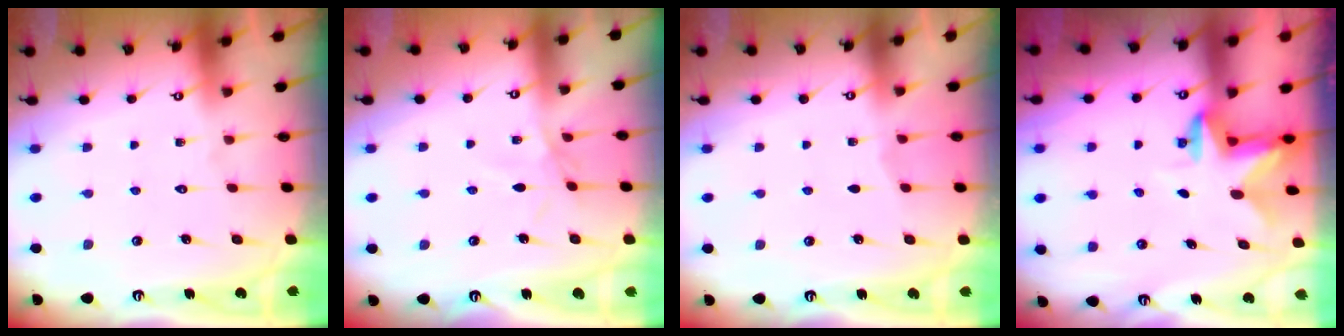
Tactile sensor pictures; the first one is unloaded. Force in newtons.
{"total": 2.5, "press": 2.5, "slide": 0.6}
{"total": 1.4, "press": 1.4, "slide": 0.3}
{"total": 2.9, "press": 2.8, "slide": 0.5}